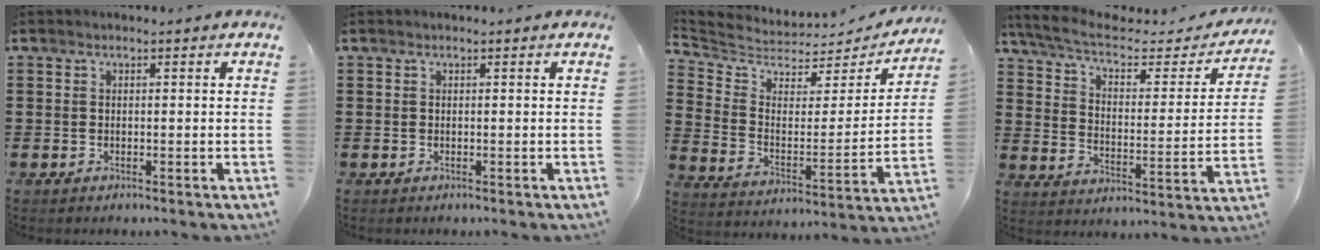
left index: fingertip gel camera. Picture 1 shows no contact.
{"total": 0.0}
{"total": 4.9, "force": [4.4, 2.0, 0.7], "torque": [-0.046, -0.037, 0.071]}
{"total": 7.1, "force": [5.4, 2.3, 4.1], "torque": [-0.104, -0.027, 0.091]}